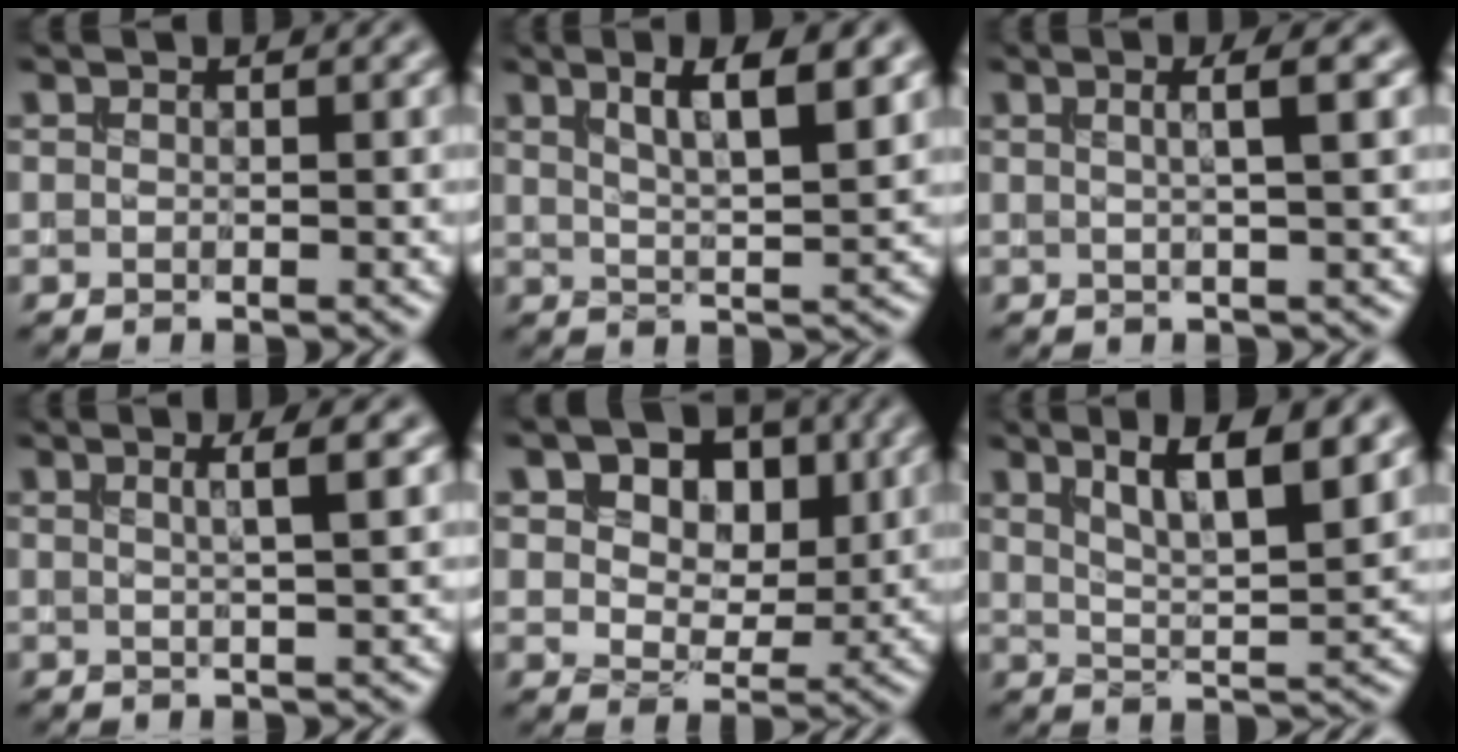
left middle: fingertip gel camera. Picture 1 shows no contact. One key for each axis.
{"total": 5.3, "fx": 2.6, "fy": 1.4, "fz": 4.4, "tx": -0.059, "ty": 0.000, "tz": 0.043}
{"total": 2.8, "fx": 0.7, "fy": 0.8, "fz": 2.6, "tx": -0.027, "ty": 0.008, "tz": 0.000}
{"total": 2.7, "fx": 0.9, "fy": 0.8, "fz": 2.4, "tx": -0.022, "ty": 0.008, "tz": 0.004}
{"total": 8.6, "fx": 3.8, "fy": 5.8, "fz": 5.1, "tx": -0.078, "ty": 0.007, "tz": 0.050}
{"total": 6.5, "fx": 3.5, "fy": 1.6, "fz": 5.2, "tx": -0.072, "ty": 0.002, "tz": 0.060}